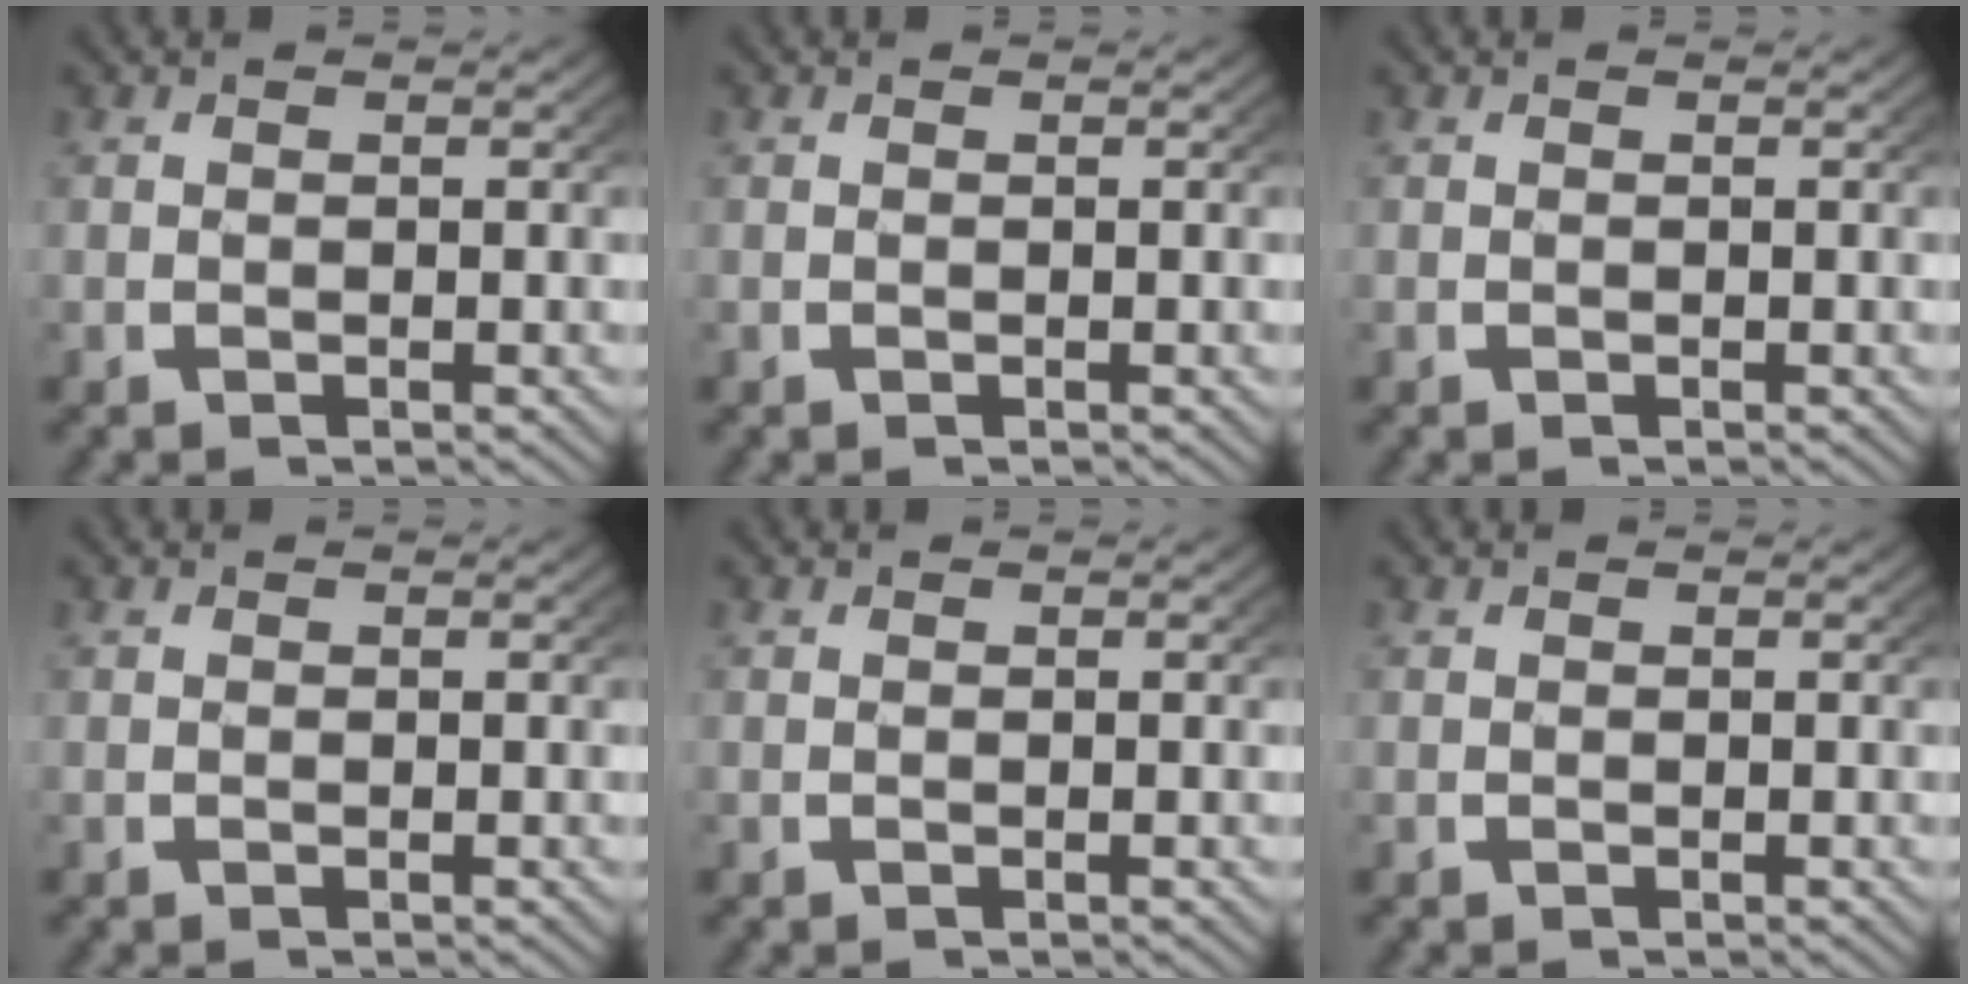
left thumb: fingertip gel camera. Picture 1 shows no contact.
{"total": 0.0}
{"total": 0.0}
{"total": 0.0}
{"total": 0.0}
{"total": 0.0}